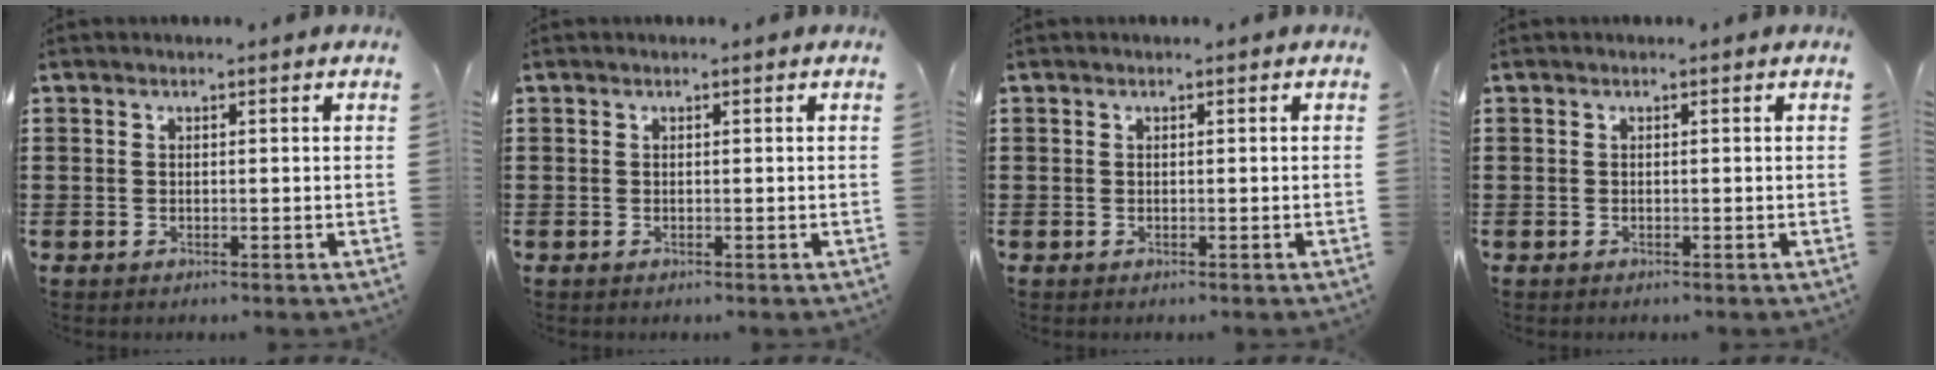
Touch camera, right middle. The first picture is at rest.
{"total": 0.0}
{"total": 0.0}
{"total": 0.0}